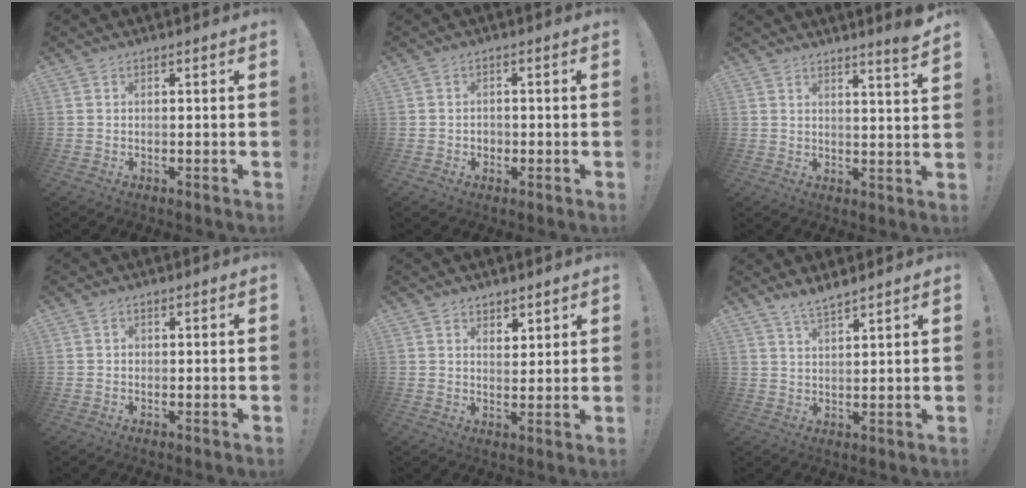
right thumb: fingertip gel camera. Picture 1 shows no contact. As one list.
[{"total": 2.0, "force": [-0.8, 1.6, 0.8], "torque": [-0.012, 0.004, -0.016]}, {"total": 5.0, "force": [4.1, -0.6, 2.9], "torque": [-0.033, -0.036, 0.064]}, {"total": 0.8, "force": [-0.2, 0.8, 0.3], "torque": [-0.009, 0.005, -0.004]}, {"total": 3.8, "force": [2.9, 2.4, 0.7], "torque": [-0.002, -0.020, 0.051]}, {"total": 4.1, "force": [3.8, 0.1, 1.5], "torque": [-0.028, -0.025, 0.068]}]